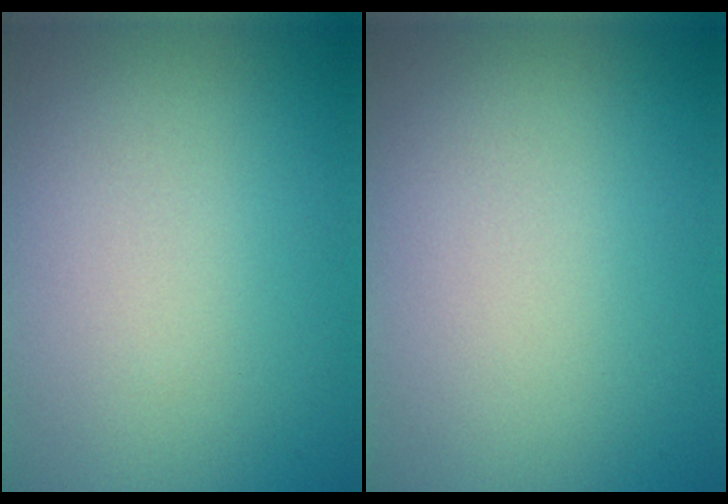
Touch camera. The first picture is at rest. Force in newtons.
{"total": 0.0}